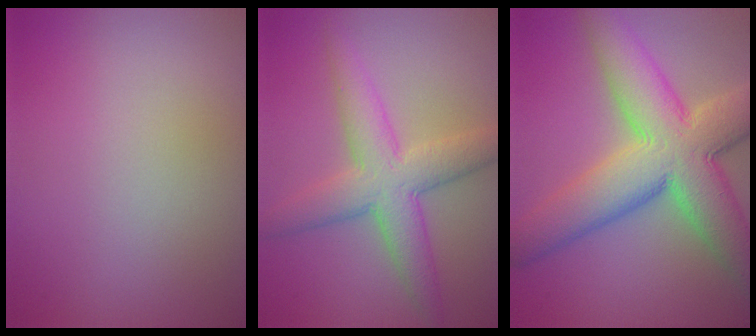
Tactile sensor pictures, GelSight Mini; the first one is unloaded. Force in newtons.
{"total": 5.9, "press": 5.9, "slide": 0.0}
{"total": 11.7, "press": 11.7, "slide": 0.4}